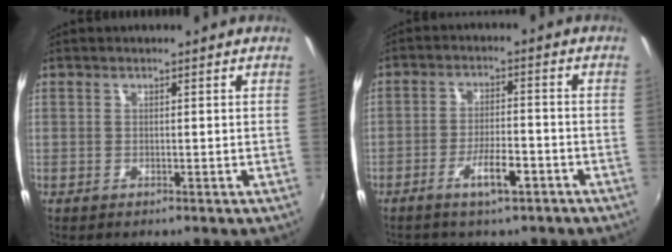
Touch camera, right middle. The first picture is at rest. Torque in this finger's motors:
{"motor_torque": [0.98, -1.15, 0.13, 0.05]}